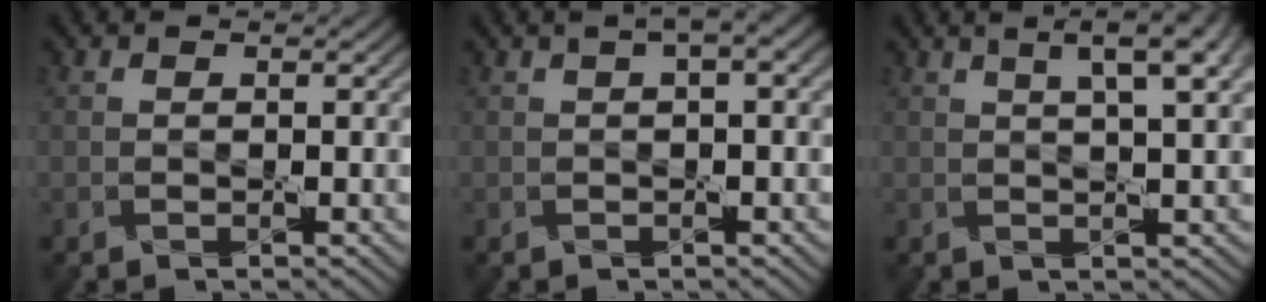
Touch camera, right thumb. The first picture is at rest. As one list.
[{"total": 2.4, "force": [0.8, 0.5, 2.3], "torque": [-0.035, 0.010, 0.012]}, {"total": 7.5, "force": [3.5, 1.9, 6.4], "torque": [-0.077, 0.022, 0.039]}]